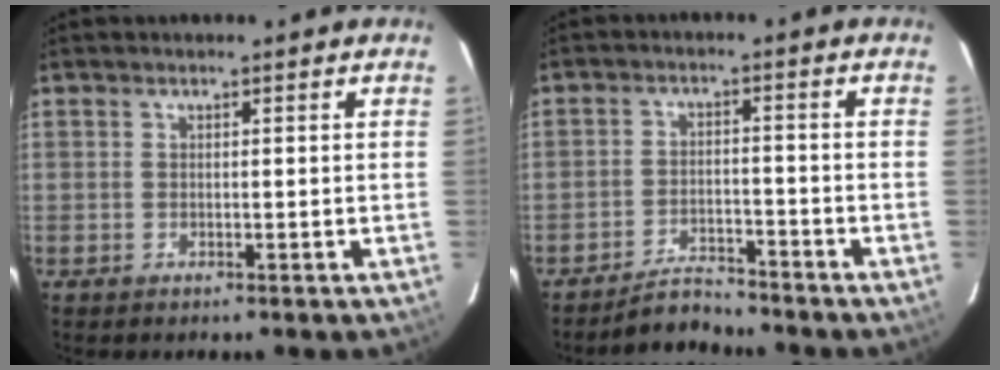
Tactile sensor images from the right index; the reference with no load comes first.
{"total": 4.4, "force": [-4.4, 0.7, 0.1], "torque": [-0.006, -0.005, -0.074]}